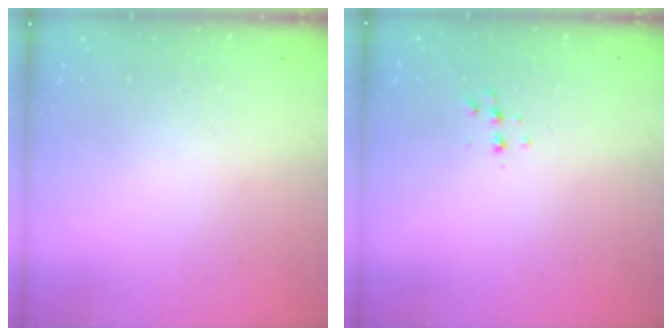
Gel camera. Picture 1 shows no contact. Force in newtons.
{"total": 4.3, "press": 4.2, "slide": 0.8}